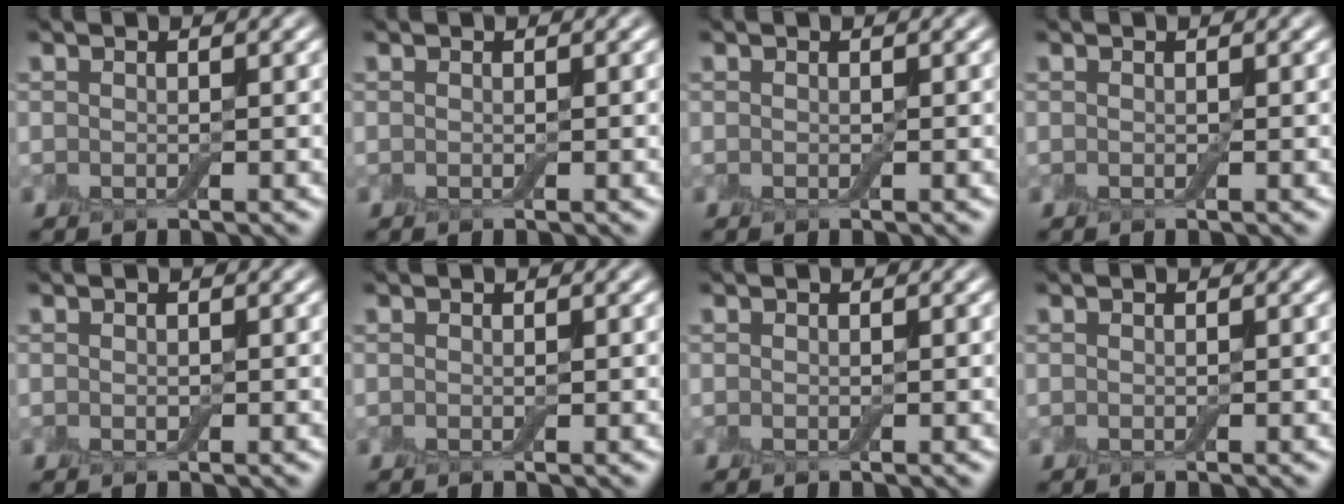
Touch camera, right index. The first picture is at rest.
{"total": 0.0}
{"total": 0.0}
{"total": 0.0}
{"total": 0.0}
{"total": 0.0}
{"total": 0.0}
{"total": 0.0}